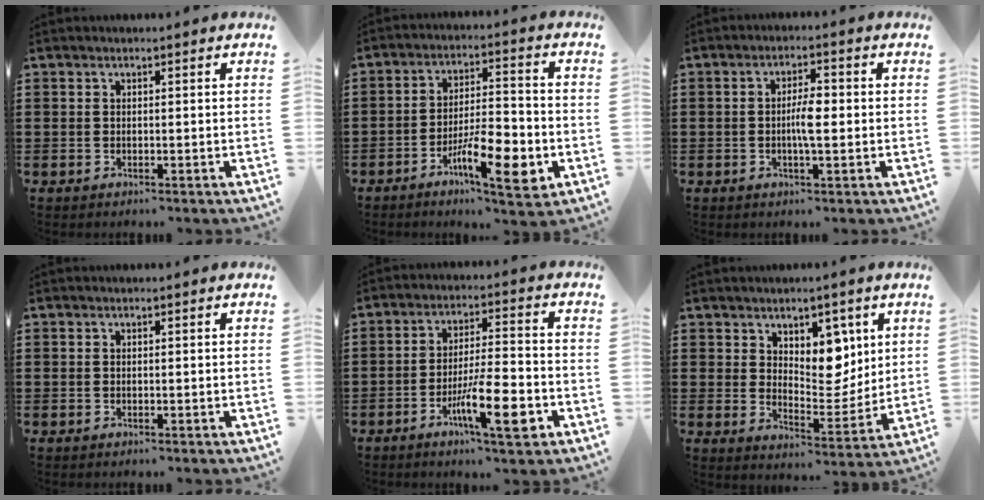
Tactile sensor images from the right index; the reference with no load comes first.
{"total": 10.7, "force": [-4.6, 3.4, 9.1], "torque": [-0.161, 0.009, -0.078]}
{"total": 4.4, "force": [-0.4, 1.1, 4.2], "torque": [-0.076, 0.005, -0.009]}
{"total": 0.0}
{"total": 10.7, "force": [-4.6, 2.3, 9.3], "torque": [-0.174, -0.001, -0.082]}
{"total": 7.2, "force": [4.5, 4.7, 3.1], "torque": [-0.053, -0.025, 0.078]}